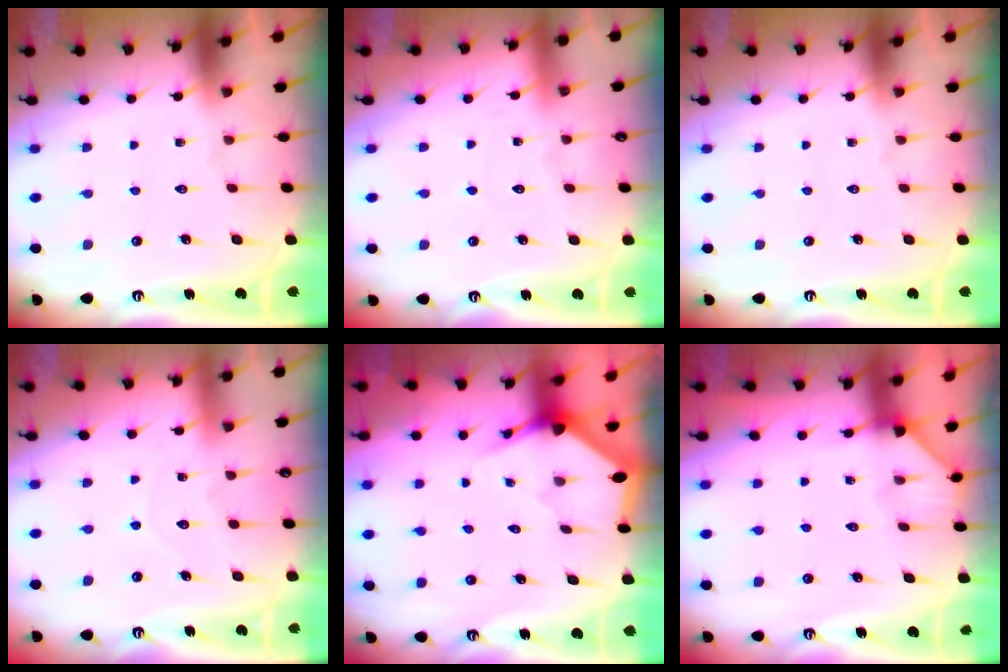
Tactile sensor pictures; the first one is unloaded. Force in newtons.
{"total": 2.6, "press": 2.6, "slide": 0.4}
{"total": 0.0}
{"total": 5.3, "press": 5.3, "slide": 0.3}
{"total": 3.0, "press": 3.0, "slide": 0.2}
{"total": 2.0, "press": 2.0, "slide": 0.1}